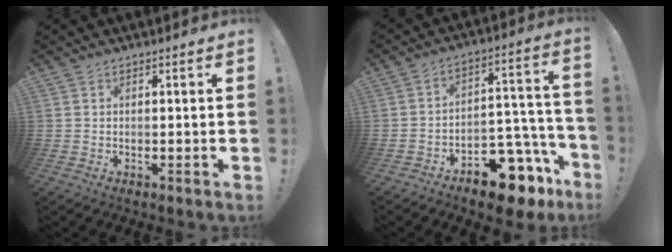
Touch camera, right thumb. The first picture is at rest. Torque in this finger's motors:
{"motor_torque": [2.41, 1.08, 1.11, -1.53, 0.29]}